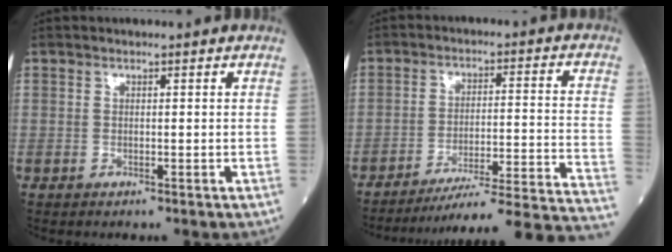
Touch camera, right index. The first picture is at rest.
{"total": 23.1, "force": [-21.2, -1.9, 9.0], "torque": [-0.055, -0.016, -0.285]}